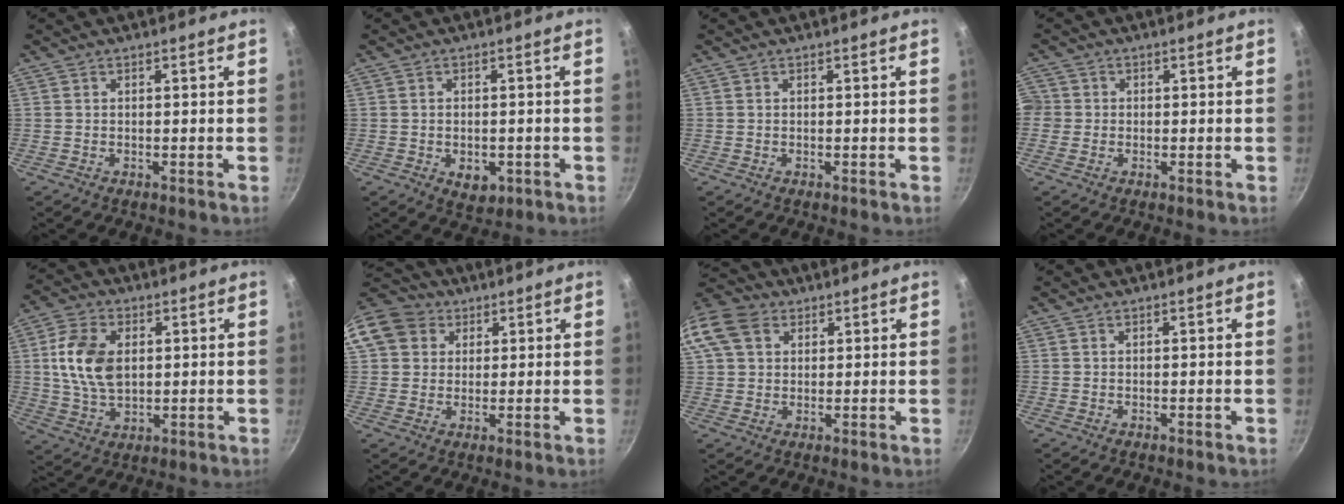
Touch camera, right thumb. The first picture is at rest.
{"total": 4.7, "force": [-1.6, 3.0, 3.2], "torque": [-0.037, 0.001, -0.013]}
{"total": 0.0}
{"total": 3.3, "force": [-0.6, 3.1, 0.7], "torque": [0.001, 0.007, -0.016]}
{"total": 11.6, "force": [1.9, 7.6, 8.6], "torque": [-0.151, -0.002, 0.035]}
{"total": 12.3, "force": [4.4, 10.4, 4.9], "torque": [-0.089, 0.022, 0.071]}
{"total": 15.9, "force": [5.9, 12.2, 8.4], "torque": [-0.190, 0.031, 0.101]}
{"total": 0.0}